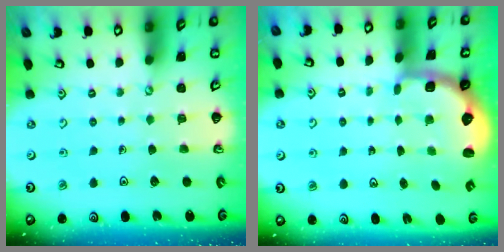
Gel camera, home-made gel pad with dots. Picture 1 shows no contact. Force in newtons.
{"total": 2.5, "press": 1.9, "slide": 1.7}